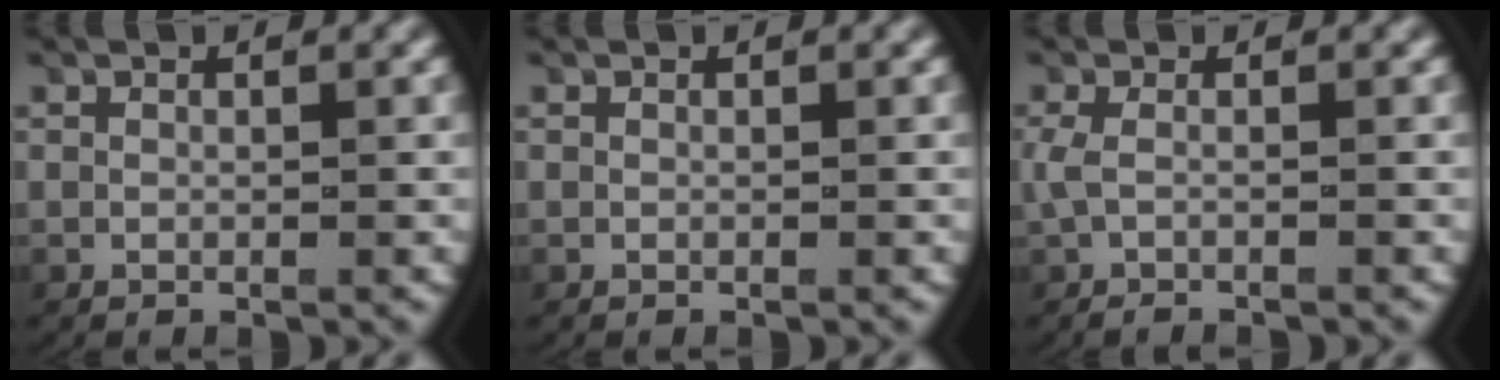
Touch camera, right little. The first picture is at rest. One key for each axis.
{"total": 0.0}
{"total": 1.9, "fx": -1.2, "fy": 0.6, "fz": 1.4, "tx": -0.042, "ty": -0.003, "tz": -0.015}